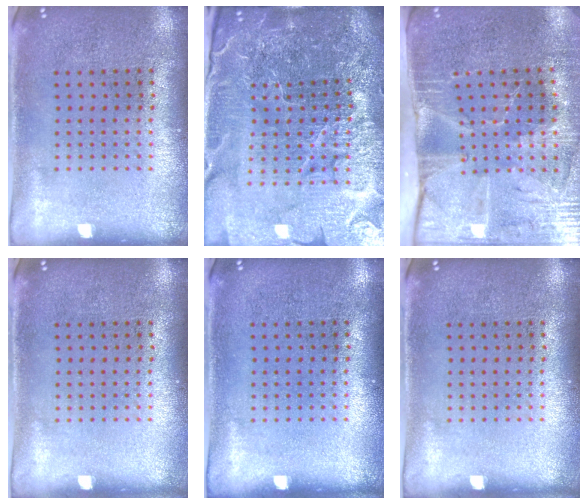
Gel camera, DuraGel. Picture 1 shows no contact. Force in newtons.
{"total": 6.5, "press": 5.7, "slide": 3.1}
{"total": 4.4, "press": 3.7, "slide": 2.4}
{"total": 0.0}
{"total": 0.0}
{"total": 0.0}